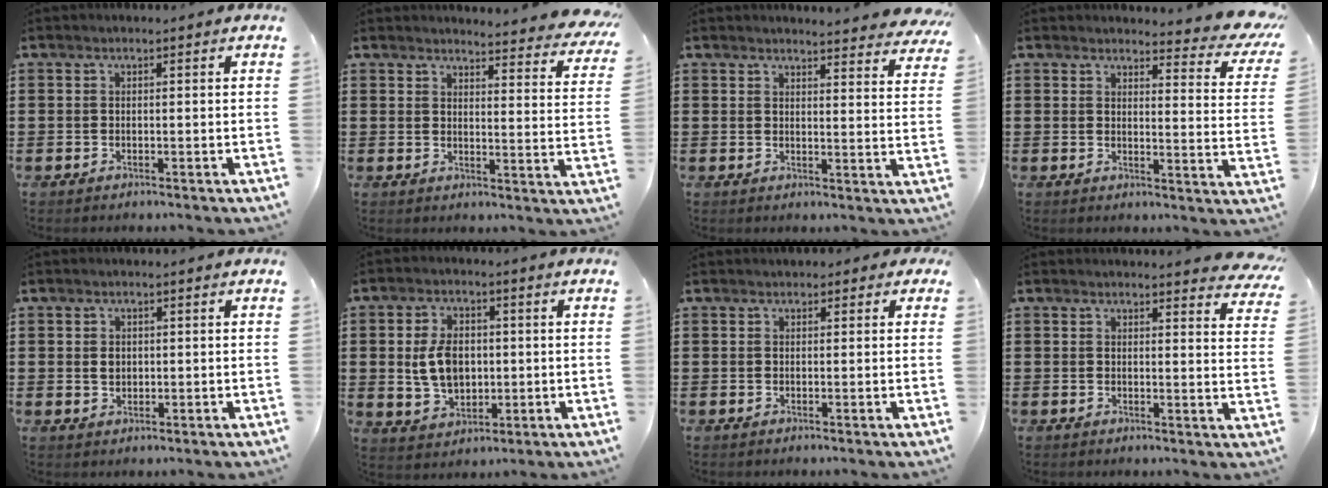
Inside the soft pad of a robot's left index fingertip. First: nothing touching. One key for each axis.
{"total": 4.3, "fx": 4.1, "fy": -0.1, "fz": 1.3, "tx": -0.027, "ty": -0.029, "tz": 0.068}
{"total": 3.9, "fx": 3.8, "fy": -0.1, "fz": 0.9, "tx": -0.023, "ty": -0.018, "tz": 0.068}
{"total": 4.7, "fx": 4.2, "fy": 0.5, "fz": 2.1, "tx": -0.035, "ty": -0.030, "tz": 0.068}
{"total": 1.7, "fx": 0.3, "fy": 1.3, "fz": 1.0, "tx": -0.024, "ty": 0.008, "tz": 0.006}
{"total": 7.1, "fx": 0.3, "fy": 4.8, "fz": 5.3, "tx": -0.119, "ty": 0.004, "tz": -0.002}
{"total": 1.1, "fx": 0.7, "fy": 0.8, "fz": 0.3, "tx": -0.002, "ty": 0.003, "tz": 0.011}
{"total": 3.1, "fx": 3.0, "fy": 0.1, "fz": 0.8, "tx": -0.017, "ty": -0.011, "tz": 0.055}